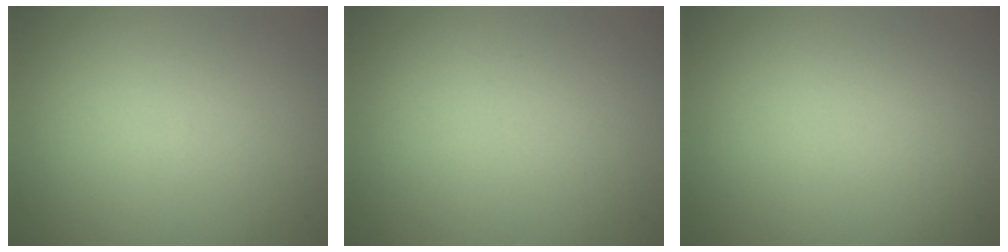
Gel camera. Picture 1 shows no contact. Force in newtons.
{"total": 0.0}
{"total": 0.0}